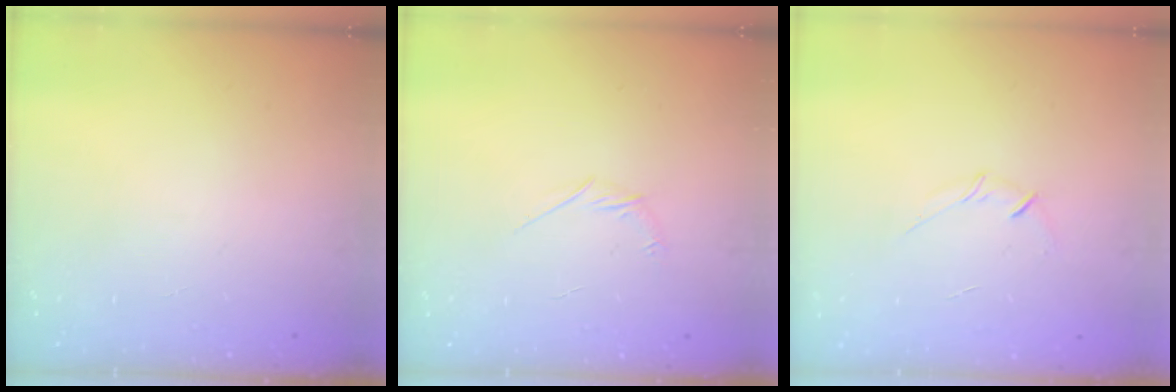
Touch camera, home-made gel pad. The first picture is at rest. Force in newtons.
{"total": 4.3, "press": 4.1, "slide": 1.1}
{"total": 4.1, "press": 4.0, "slide": 0.9}